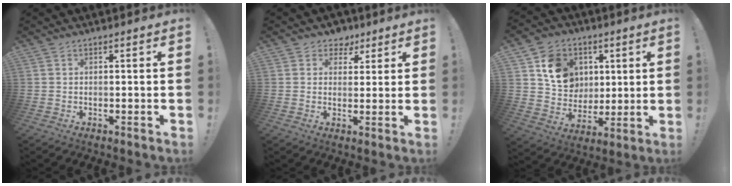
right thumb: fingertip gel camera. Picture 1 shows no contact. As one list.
[{"total": 5.5, "force": [3.1, 4.5, 0.9], "torque": [-0.004, -0.023, 0.059]}, {"total": 13.6, "force": [4.9, 11.6, 5.2], "torque": [-0.079, -0.014, 0.104]}]